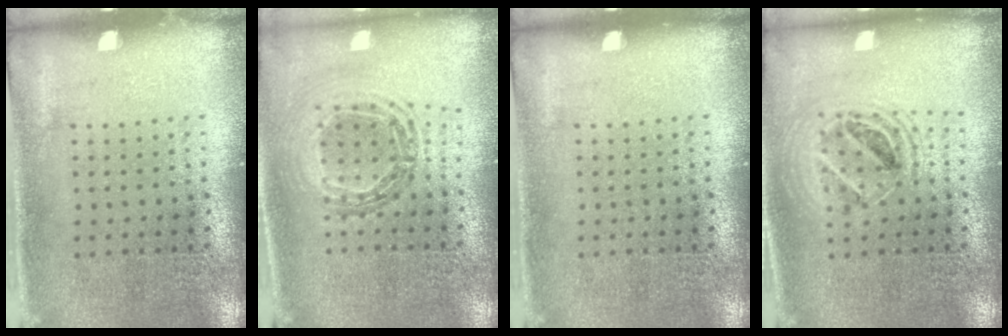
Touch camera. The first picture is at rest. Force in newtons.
{"total": 0.9, "press": 0.9, "slide": 0.0}
{"total": 0.0}
{"total": 1.5, "press": 1.3, "slide": 0.8}